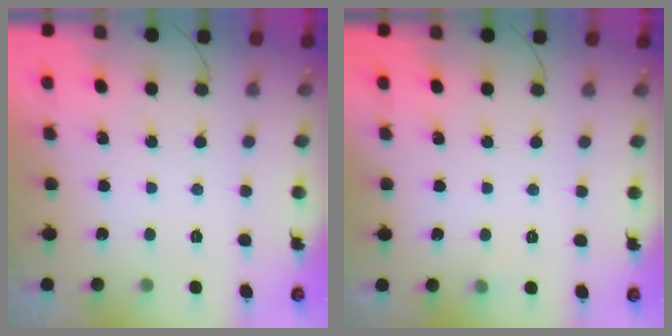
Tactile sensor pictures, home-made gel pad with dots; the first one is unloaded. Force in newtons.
{"total": 3.3, "press": 3.0, "slide": 1.4}